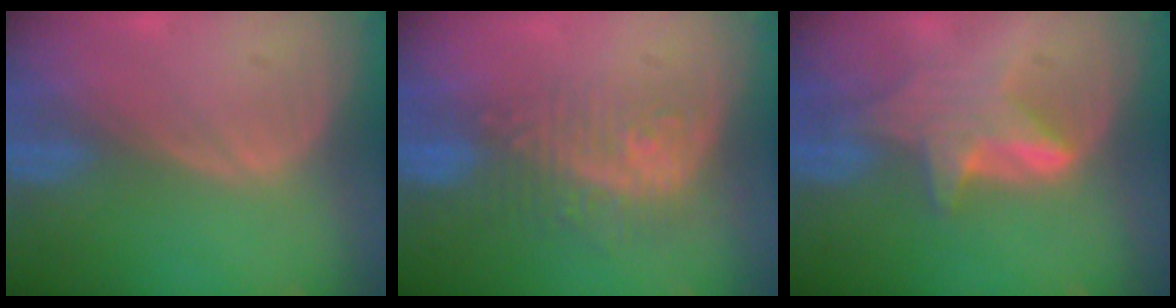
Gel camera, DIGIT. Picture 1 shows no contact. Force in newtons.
{"total": 9.7, "press": 8.1, "slide": 5.3}
{"total": 5.6, "press": 5.6, "slide": 0.4}